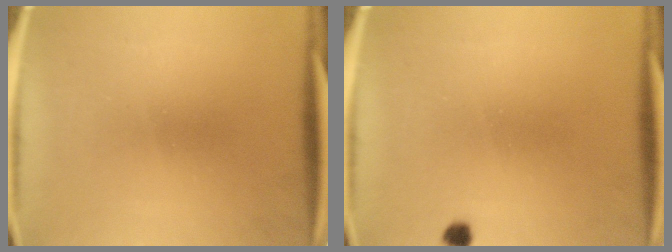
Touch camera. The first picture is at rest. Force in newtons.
{"total": 1.4}